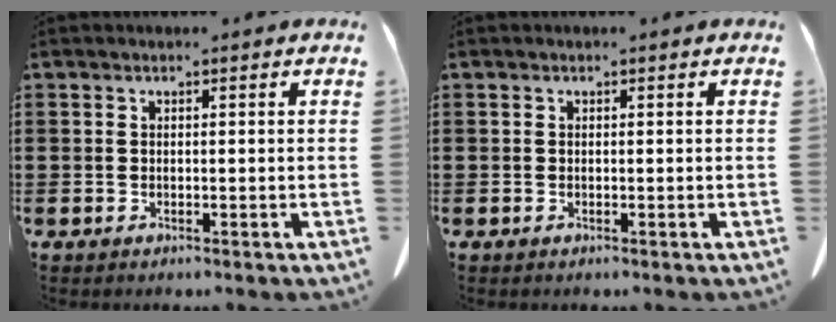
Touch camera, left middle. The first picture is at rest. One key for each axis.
{"total": 0.0}